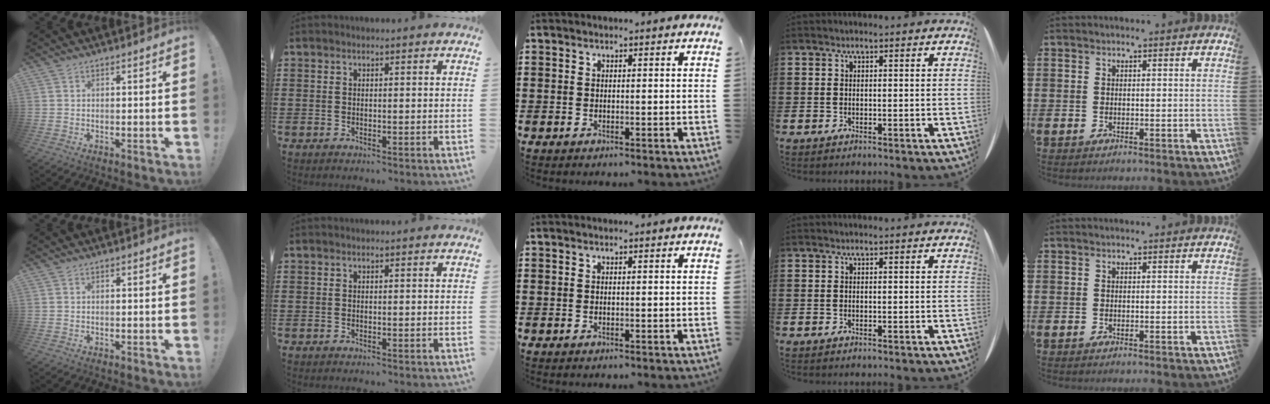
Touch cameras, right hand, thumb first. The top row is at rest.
{}